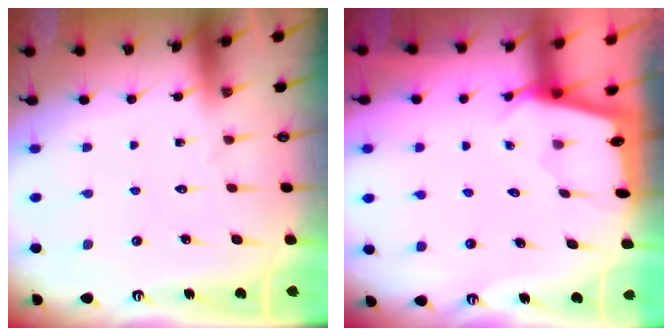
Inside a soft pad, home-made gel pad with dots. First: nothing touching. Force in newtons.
{"total": 1.5, "press": 1.5, "slide": 0.2}